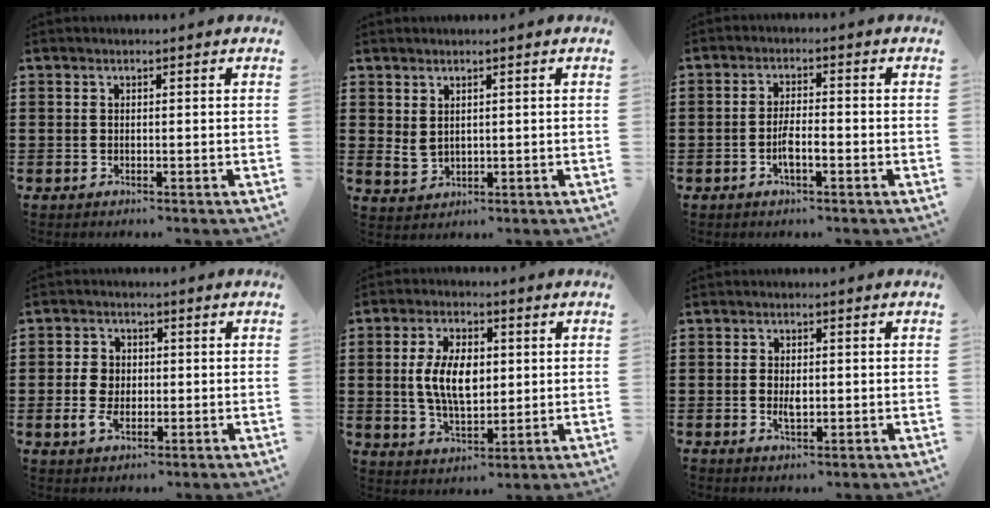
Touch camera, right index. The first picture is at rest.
{"total": 2.0, "force": [1.2, 1.2, 1.1], "torque": [-0.033, -0.001, 0.022]}
{"total": 3.6, "force": [-1.4, 1.1, 3.2], "torque": [-0.070, -0.001, -0.029]}
{"total": 4.2, "force": [-0.4, 3.3, 2.6], "torque": [-0.062, 0.008, -0.011]}
{"total": 8.5, "force": [0.7, 4.7, 7.0], "torque": [-0.143, 0.009, 0.007]}
{"total": 2.3, "force": [-0.2, 1.2, 1.9], "torque": [-0.038, 0.002, -0.003]}